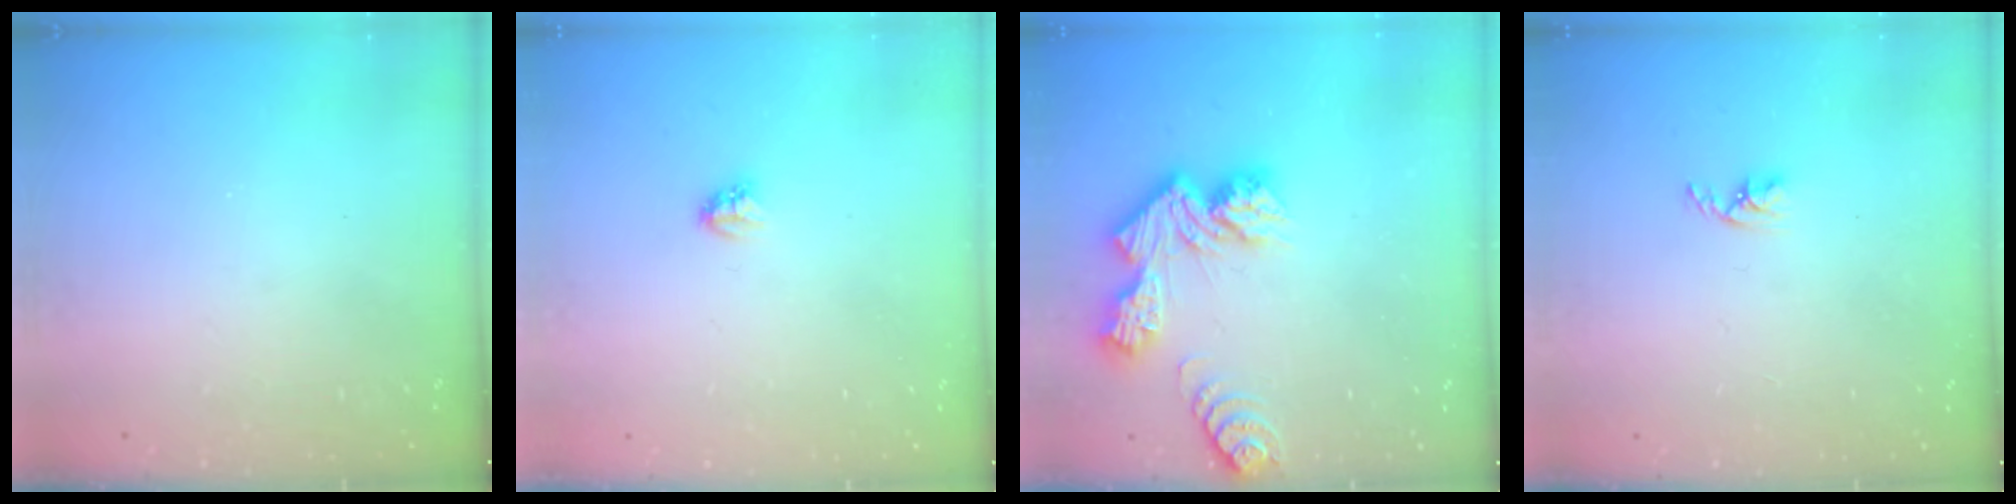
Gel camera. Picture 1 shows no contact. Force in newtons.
{"total": 2.8, "press": 2.8, "slide": 0.3}
{"total": 12.2, "press": 12.1, "slide": 1.0}
{"total": 2.7, "press": 2.7, "slide": 0.5}